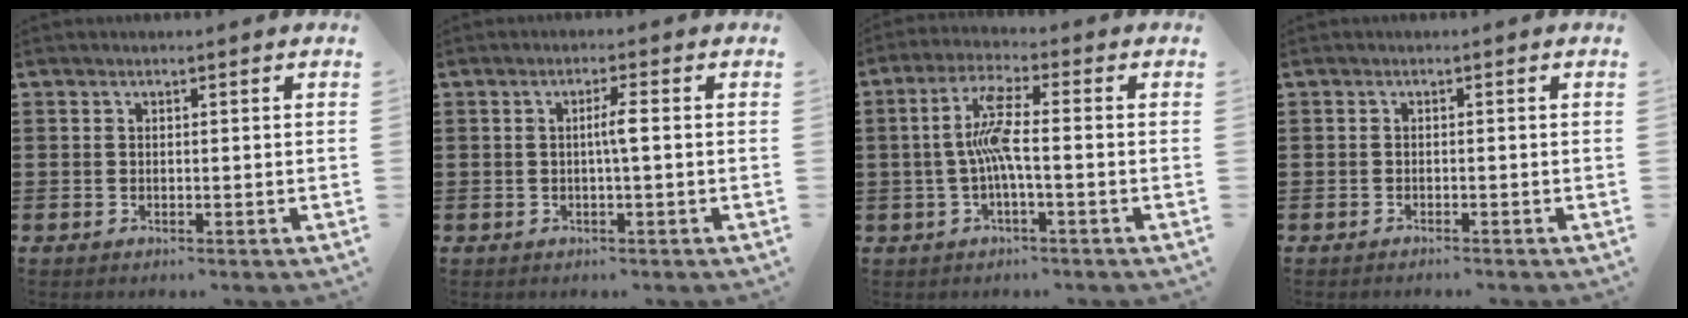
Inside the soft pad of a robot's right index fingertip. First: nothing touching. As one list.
[{"total": 2.5, "force": [-0.2, -0.1, 2.5], "torque": [-0.046, -0.002, -0.007]}, {"total": 6.6, "force": [-0.9, 0.8, 6.5], "torque": [-0.138, -0.004, -0.028]}, {"total": 0.7, "force": [-0.7, 0.0, 0.1], "torque": [-0.004, -0.002, -0.015]}]